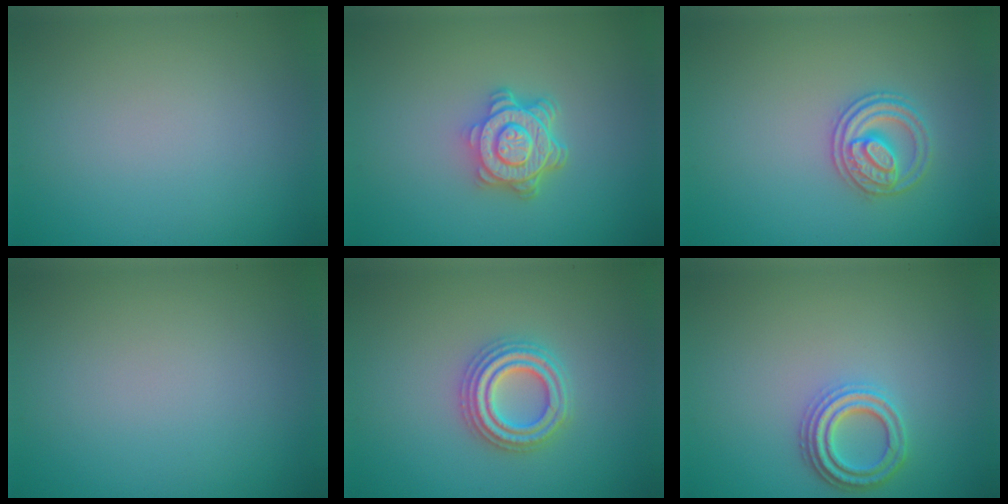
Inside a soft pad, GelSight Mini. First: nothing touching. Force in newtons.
{"total": 4.8, "press": 3.7, "slide": 3.1}
{"total": 2.6, "press": 2.6, "slide": 0.5}
{"total": 0.0}
{"total": 4.1, "press": 4.0, "slide": 0.8}
{"total": 3.0, "press": 2.7, "slide": 1.1}